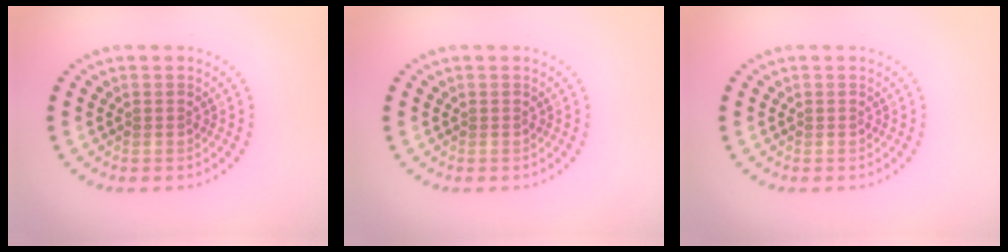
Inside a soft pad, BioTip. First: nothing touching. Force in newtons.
{"total": 0.0}
{"total": 0.0}